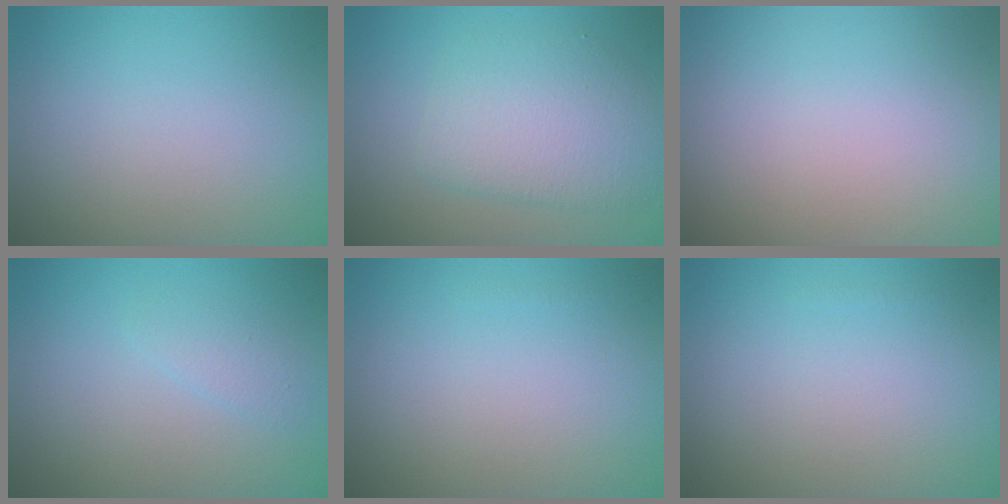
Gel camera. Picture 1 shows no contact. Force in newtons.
{"total": 4.7, "press": 4.7, "slide": 0.1}
{"total": 0.5, "press": 0.5, "slide": 0.0}
{"total": 1.1, "press": 1.1, "slide": 0.1}
{"total": 0.0}
{"total": 0.0}